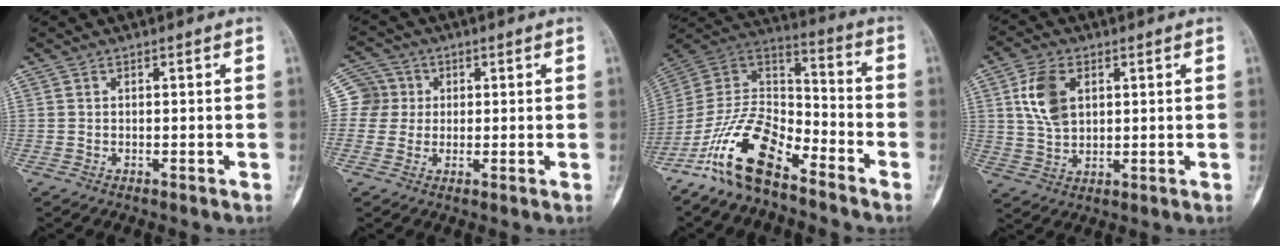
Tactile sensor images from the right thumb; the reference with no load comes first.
{"total": 5.7, "force": [0.7, 5.7, 0.2], "torque": [0.027, 0.009, 0.005]}
{"total": 16.2, "force": [-10.9, 6.6, 10.0], "torque": [-0.170, 0.083, -0.211]}
{"total": 8.7, "force": [2.6, 5.5, 6.3], "torque": [-0.118, -0.005, 0.055]}